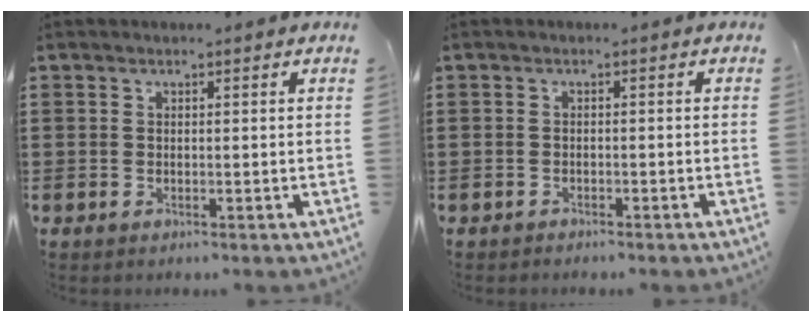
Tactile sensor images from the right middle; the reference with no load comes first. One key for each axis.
{"total": 1.0, "fx": -0.9, "fy": 0.2, "fz": 0.0, "tx": -0.001, "ty": 0.002, "tz": -0.021}